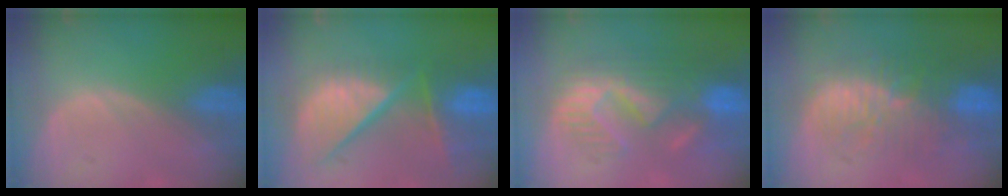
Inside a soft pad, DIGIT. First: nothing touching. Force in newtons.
{"total": 12.6, "press": 10.3, "slide": 7.2}
{"total": 10.7, "press": 9.7, "slide": 4.4}
{"total": 11.1, "press": 9.9, "slide": 5.0}